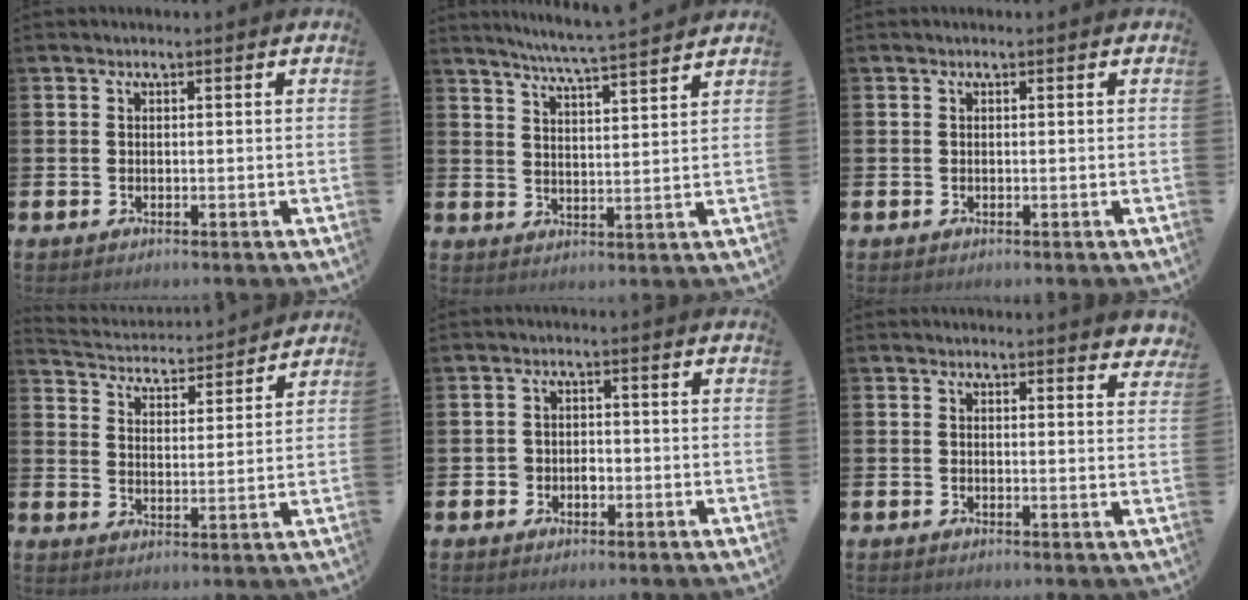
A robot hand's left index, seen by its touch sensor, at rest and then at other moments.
{"total": 5.9, "force": [5.6, -0.7, 1.5], "torque": [-0.036, -0.041, 0.095]}
{"total": 0.0}
{"total": 4.0, "force": [3.9, 0.8, 0.0], "torque": [-0.022, -0.037, 0.062]}
{"total": 2.1, "force": [-0.9, 1.8, 0.5], "torque": [-0.015, 0.003, -0.022]}
{"total": 2.0, "force": [2.0, 0.2, 0.0], "torque": [0.006, -0.011, 0.034]}